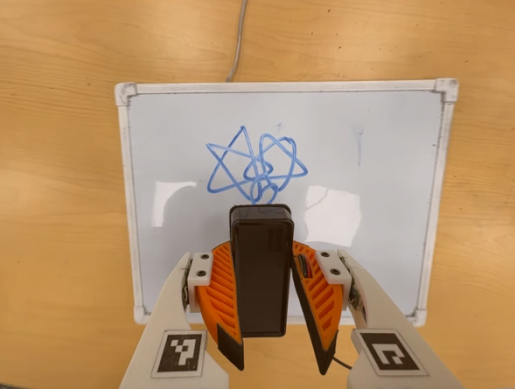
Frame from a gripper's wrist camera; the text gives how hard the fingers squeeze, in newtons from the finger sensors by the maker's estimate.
{"total": 7.2, "left": 6.7, "right": 7.7}